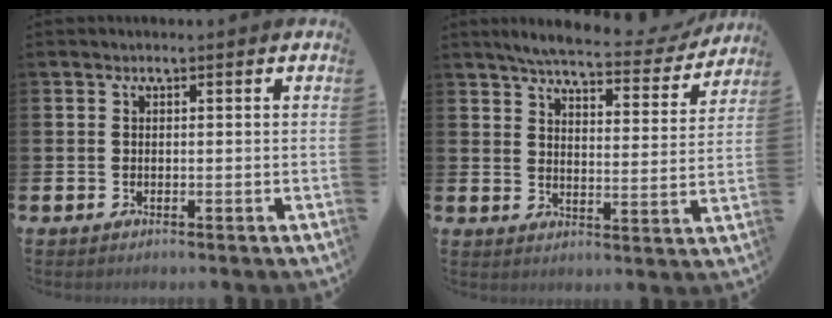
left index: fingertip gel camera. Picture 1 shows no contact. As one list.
[{"total": 6.1, "force": [5.6, 0.8, 2.3], "torque": [-0.050, -0.037, 0.090]}]